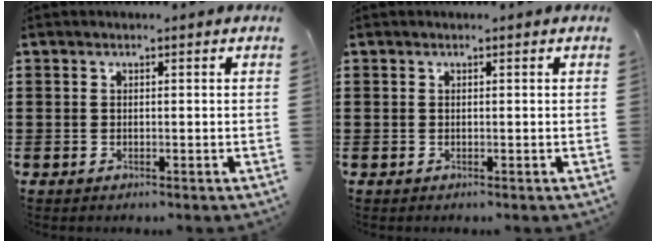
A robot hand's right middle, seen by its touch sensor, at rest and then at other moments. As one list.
[{"total": 0.0}]